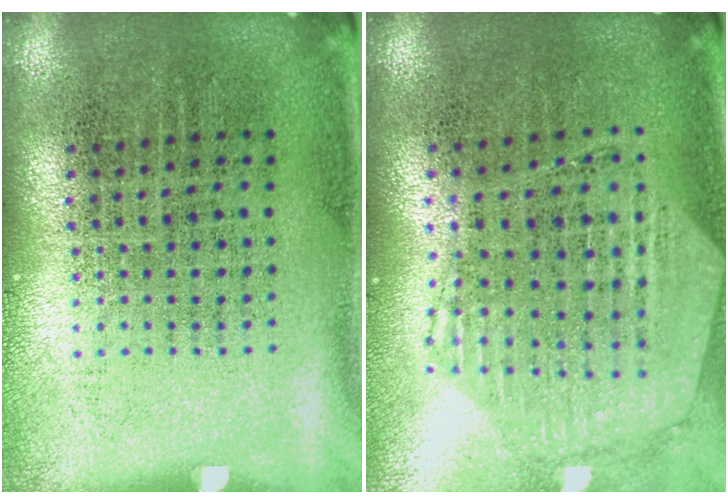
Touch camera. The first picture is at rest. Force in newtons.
{"total": 1.1, "press": 1.1, "slide": 0.2}